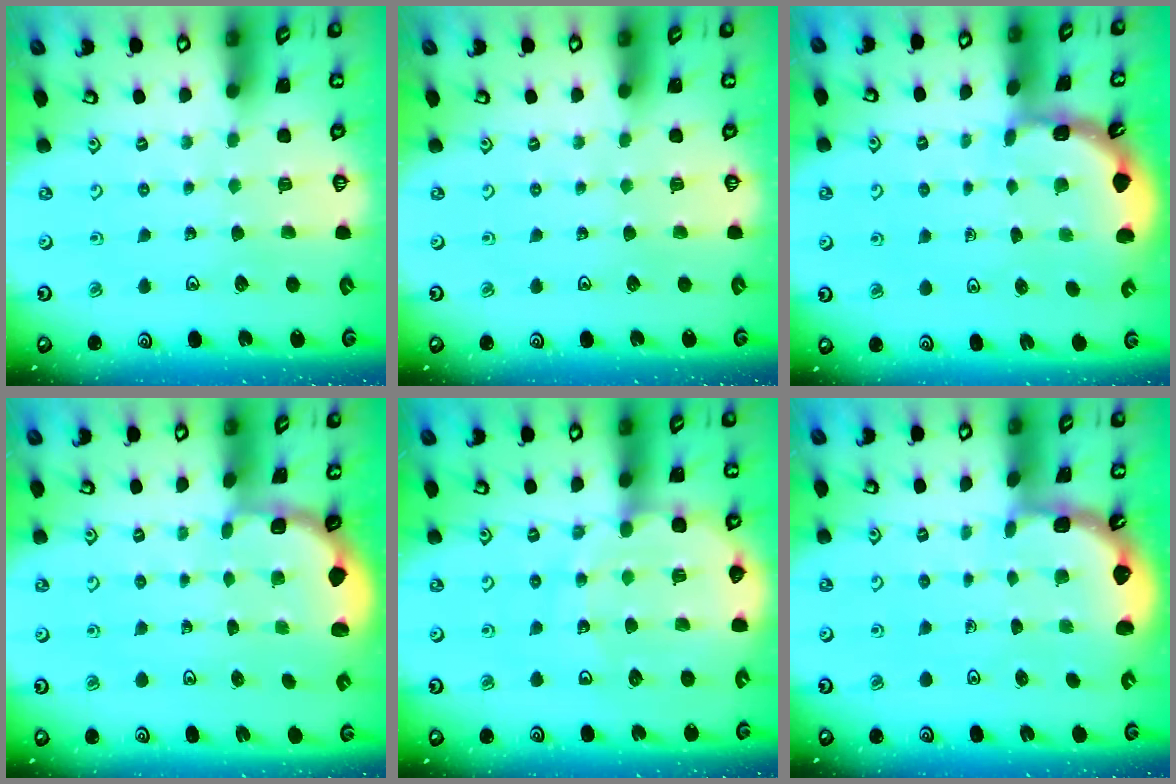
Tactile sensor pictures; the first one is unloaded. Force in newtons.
{"total": 0.0}
{"total": 2.2, "press": 2.2, "slide": 0.4}
{"total": 1.8, "press": 1.6, "slide": 0.7}
{"total": 12.4, "press": 11.9, "slide": 3.3}
{"total": 2.0, "press": 2.0, "slide": 0.2}